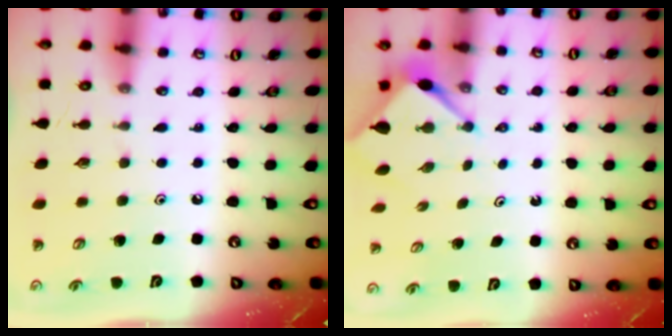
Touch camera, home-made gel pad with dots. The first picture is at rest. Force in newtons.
{"total": 2.9, "press": 2.9, "slide": 0.3}